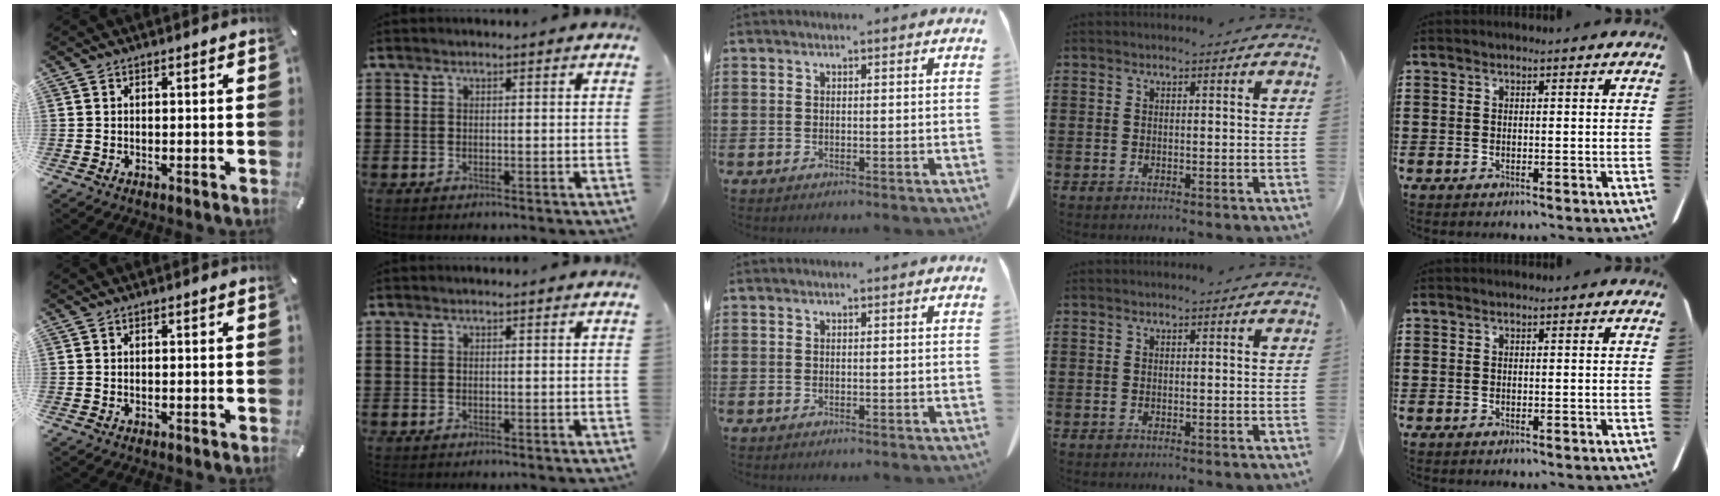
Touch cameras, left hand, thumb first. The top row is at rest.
{}